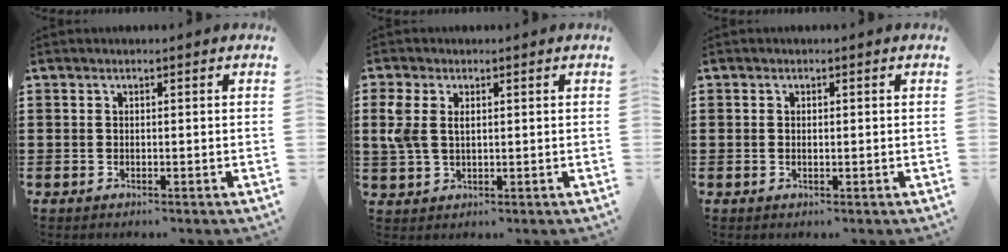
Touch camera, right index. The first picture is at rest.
{"total": 3.8, "force": [1.3, 2.4, 2.8], "torque": [-0.076, 0.004, 0.017]}
{"total": 0.6, "force": [0.0, 0.3, 0.5], "torque": [-0.011, 0.001, 0.001]}